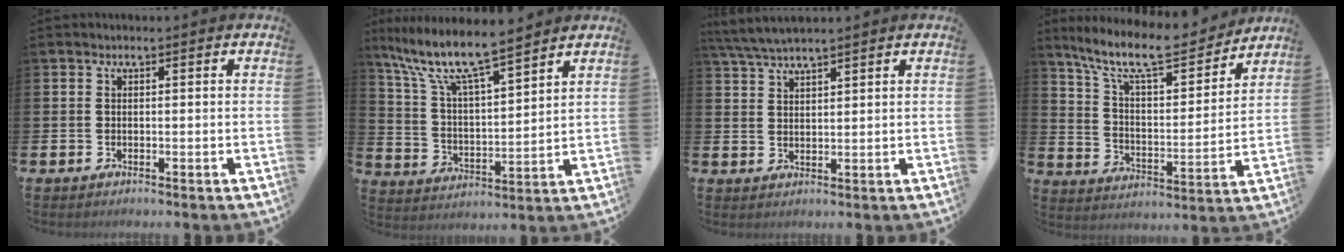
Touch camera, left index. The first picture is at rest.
{"total": 9.7, "force": [8.6, 1.4, 4.4], "torque": [-0.125, -0.049, 0.147]}
{"total": 4.5, "force": [4.2, 0.4, 1.6], "torque": [-0.046, -0.009, 0.078]}
{"total": 11.1, "force": [9.7, 2.5, 5.0], "torque": [-0.122, -0.061, 0.165]}